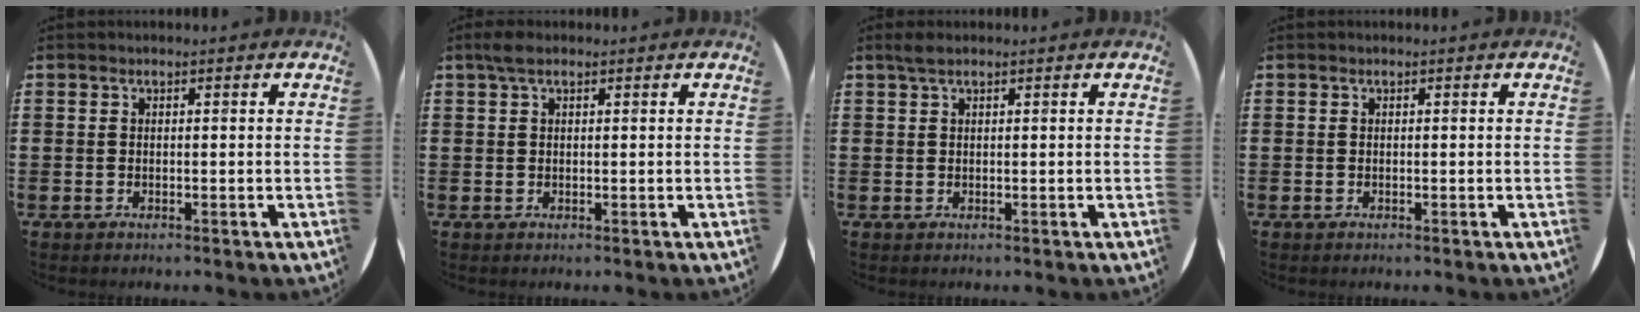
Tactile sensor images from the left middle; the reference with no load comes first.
{"total": 1.7, "force": [1.0, 0.6, 1.2], "torque": [-0.026, 0.005, 0.017]}
{"total": 1.2, "force": [0.9, 0.2, 0.7], "torque": [-0.014, 0.002, 0.017]}
{"total": 0.0}